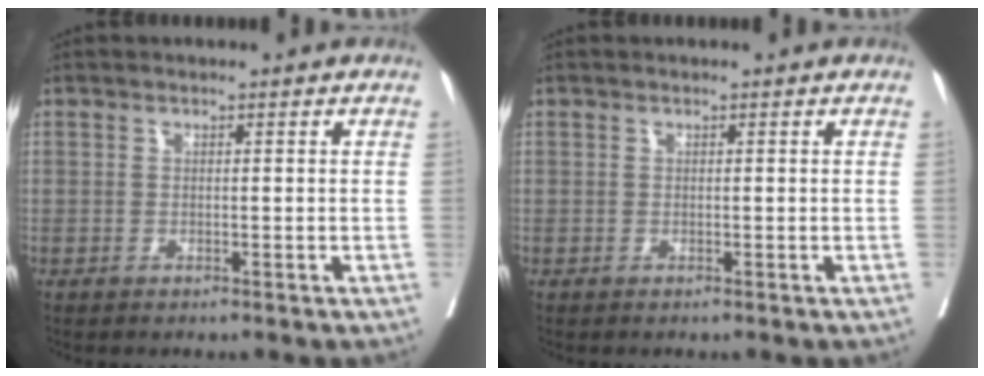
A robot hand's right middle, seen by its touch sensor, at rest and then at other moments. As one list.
[{"total": 0.0}]